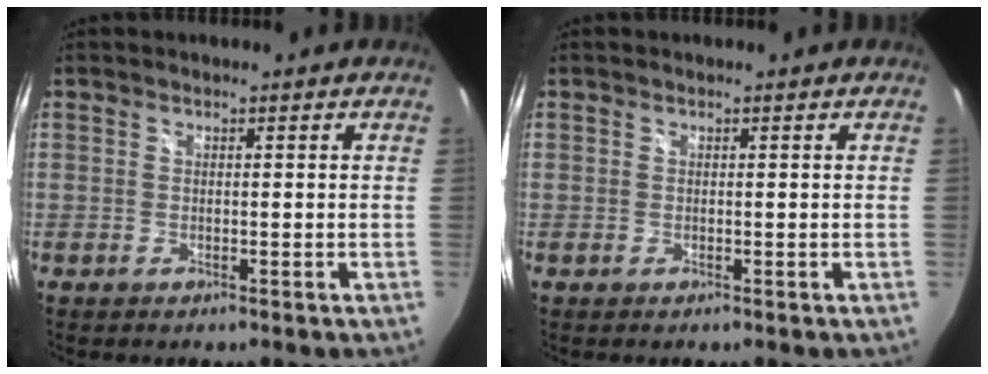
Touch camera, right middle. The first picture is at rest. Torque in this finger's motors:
{"motor_torque": [0.00, 0.00, 0.00, 0.00]}